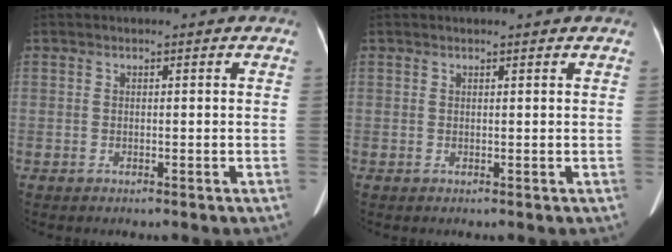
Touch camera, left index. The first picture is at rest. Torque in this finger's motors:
{"motor_torque": [-0.19, -0.09, -0.05, -0.01]}